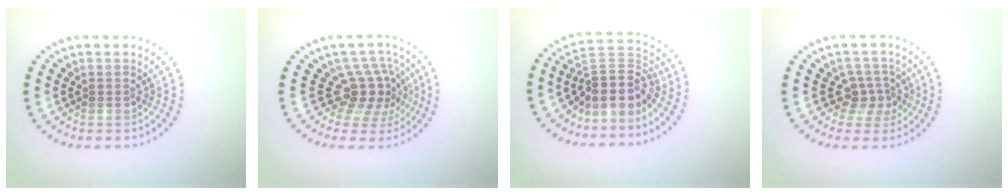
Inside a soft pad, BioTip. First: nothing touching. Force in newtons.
{"total": 3.9, "press": 2.8, "slide": 2.8}
{"total": 4.2, "press": 3.4, "slide": 2.5}
{"total": 2.5, "press": 1.9, "slide": 1.7}